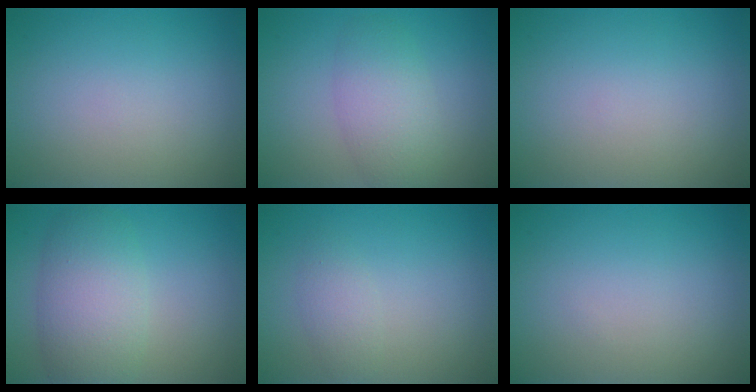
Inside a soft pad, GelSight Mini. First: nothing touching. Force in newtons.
{"total": 2.4, "press": 2.4, "slide": 0.3}
{"total": 0.0}
{"total": 5.6, "press": 5.6, "slide": 0.4}
{"total": 1.6, "press": 1.6, "slide": 0.1}
{"total": 0.0}